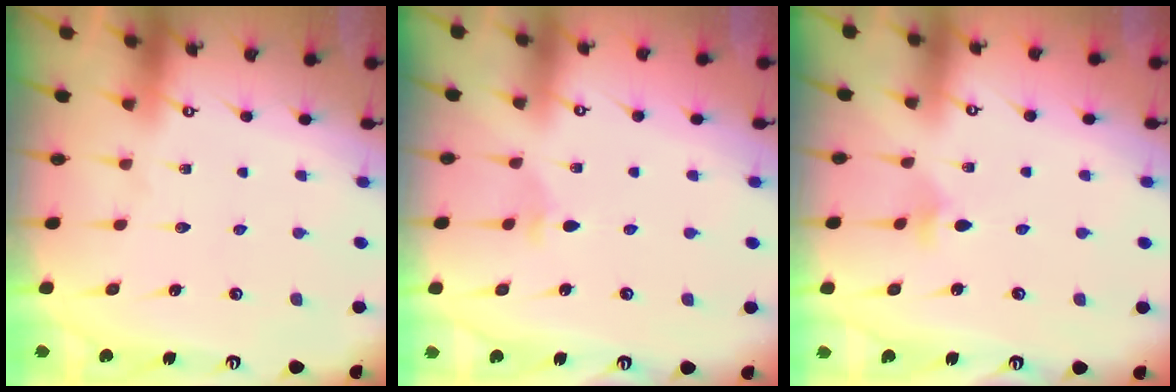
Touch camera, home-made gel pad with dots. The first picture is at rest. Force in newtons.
{"total": 2.9, "press": 2.8, "slide": 0.8}
{"total": 3.8, "press": 3.7, "slide": 0.9}